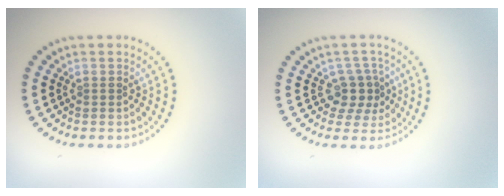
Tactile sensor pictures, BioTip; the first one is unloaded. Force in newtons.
{"total": 2.6, "press": 2.0, "slide": 1.7}